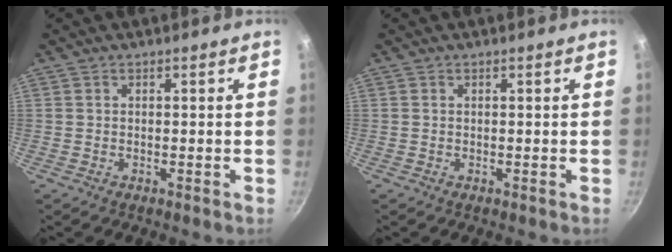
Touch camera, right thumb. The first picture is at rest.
{"total": 0.0}